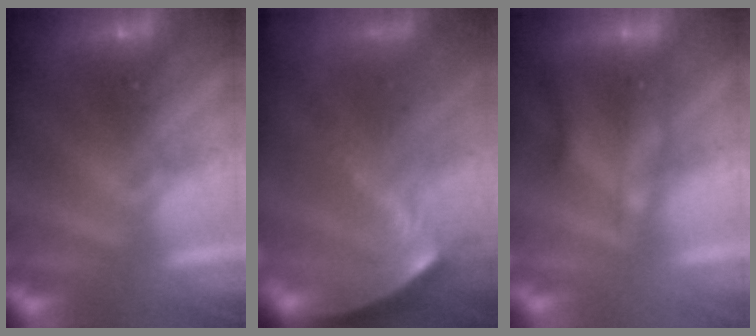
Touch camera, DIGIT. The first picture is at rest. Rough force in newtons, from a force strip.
{"total": 7.5}
{"total": 2.1}